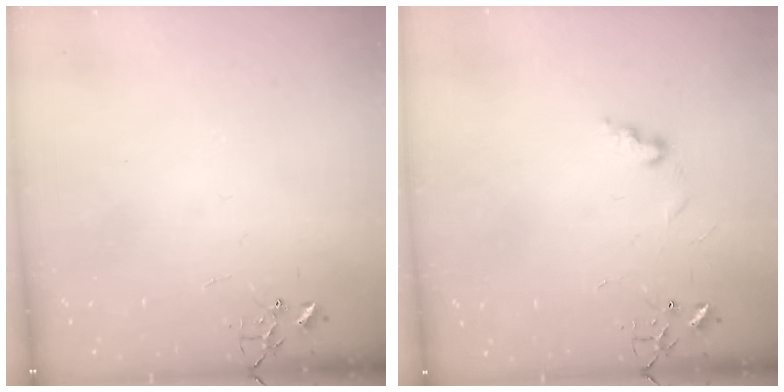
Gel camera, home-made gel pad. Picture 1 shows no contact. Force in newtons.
{"total": 5.6, "press": 5.5, "slide": 0.7}